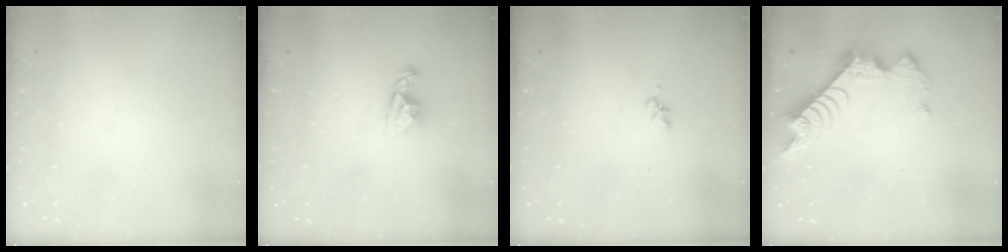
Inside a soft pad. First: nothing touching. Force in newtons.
{"total": 7.6, "press": 7.6, "slide": 0.6}
{"total": 1.6, "press": 1.6, "slide": 0.3}
{"total": 9.9, "press": 9.9, "slide": 0.8}